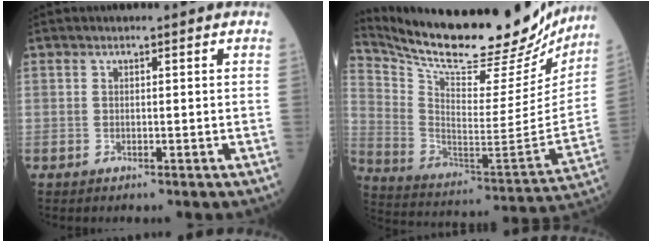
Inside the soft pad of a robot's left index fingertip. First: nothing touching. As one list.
[{"total": 28.4, "force": [25.2, 5.6, 12.0], "torque": [-0.201, -0.059, 0.360]}]